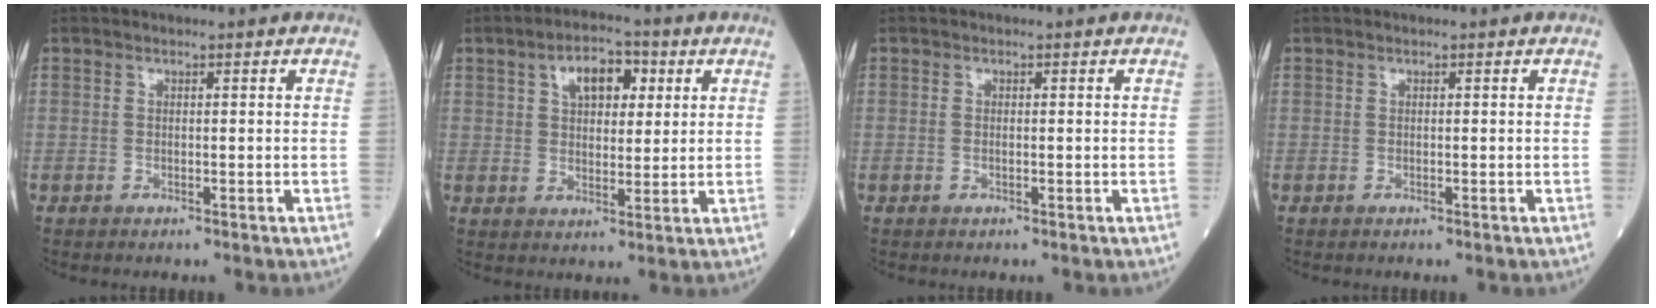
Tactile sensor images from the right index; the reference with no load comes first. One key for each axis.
{"total": 7.2, "fx": 2.8, "fy": 3.8, "fz": 5.5, "tx": -0.086, "ty": 0.017, "tz": 0.045}
{"total": 0.7, "fx": -0.1, "fy": 0.4, "fz": 0.6, "tx": -0.017, "ty": -0.001, "tz": -0.001}
{"total": 0.0}